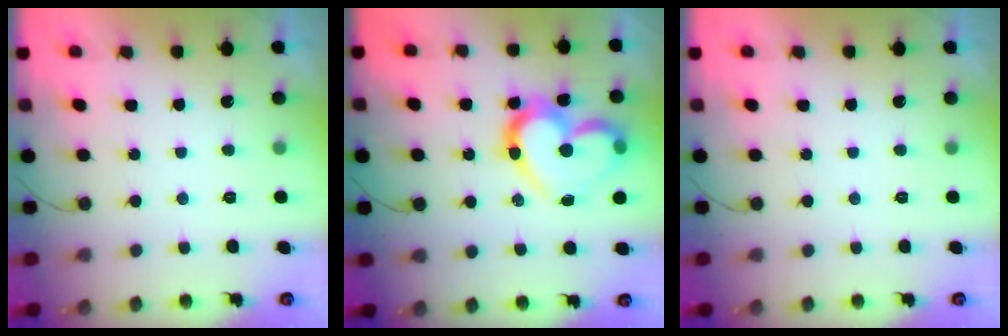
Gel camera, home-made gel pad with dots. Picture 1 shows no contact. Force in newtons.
{"total": 17.6, "press": 17.5, "slide": 1.6}
{"total": 0.0}